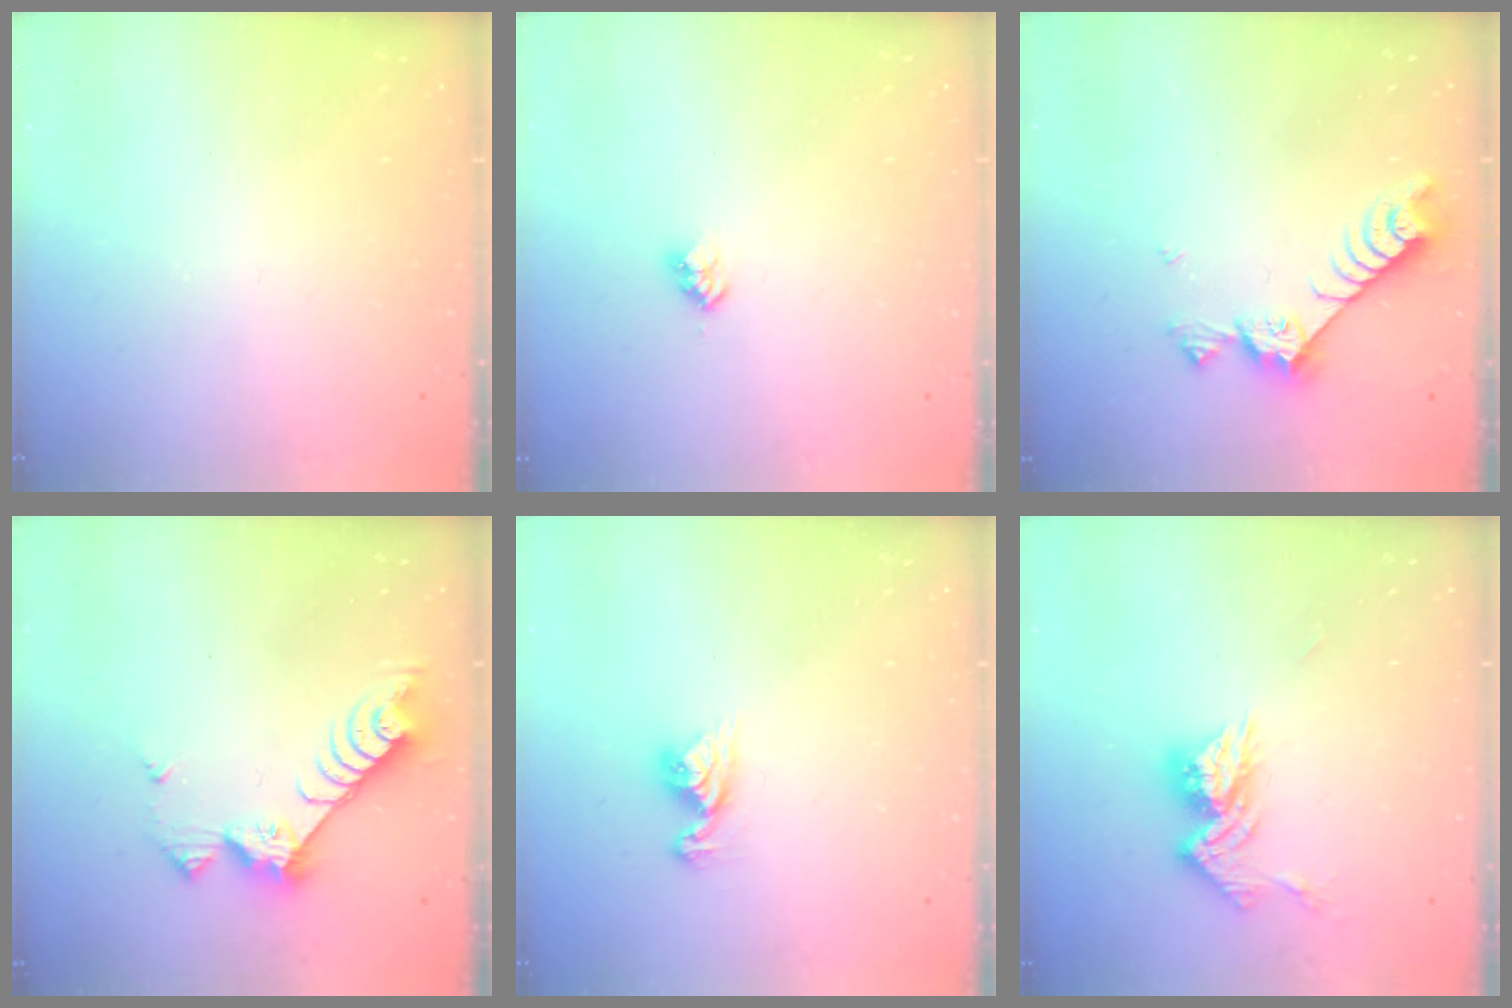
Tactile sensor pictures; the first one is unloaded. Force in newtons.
{"total": 2.8, "press": 2.8, "slide": 0.4}
{"total": 8.5, "press": 8.4, "slide": 1.4}
{"total": 8.4, "press": 8.3, "slide": 0.7}
{"total": 8.2, "press": 8.2, "slide": 0.8}
{"total": 11.5, "press": 11.4, "slide": 1.0}